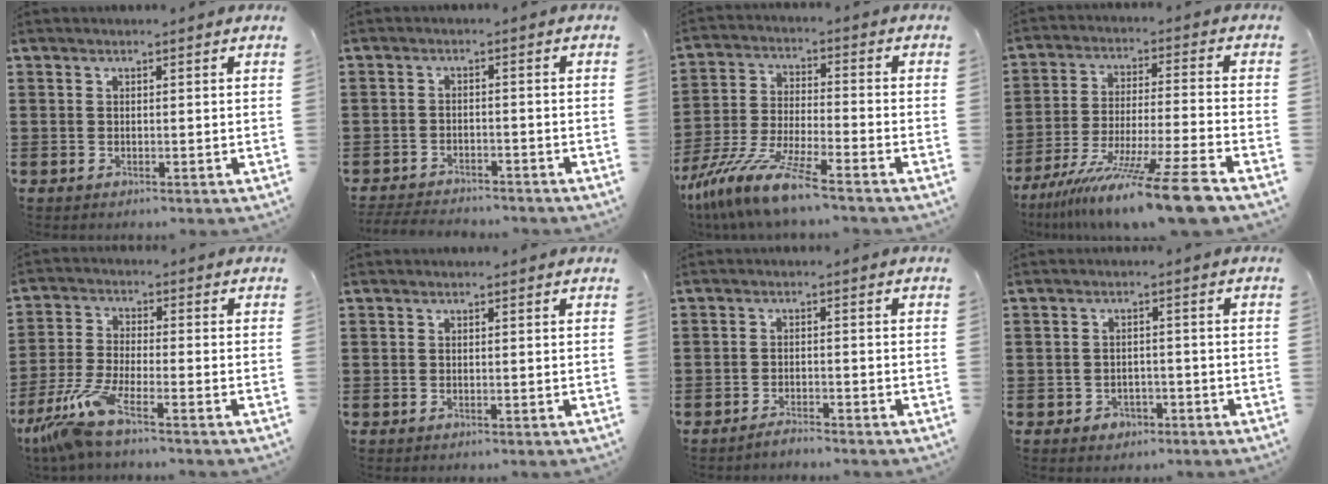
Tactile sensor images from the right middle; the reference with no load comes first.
{"total": 3.4, "force": [-3.3, 0.5, 0.2], "torque": [-0.014, -0.004, -0.073]}
{"total": 10.8, "force": [-9.1, 0.2, 5.7], "torque": [-0.127, -0.001, -0.184]}
{"total": 14.1, "force": [-11.8, -0.9, 7.6], "torque": [-0.122, 0.014, -0.215]}
{"total": 7.2, "force": [-5.3, 0.8, 4.8], "torque": [-0.124, -0.021, -0.107]}
{"total": 0.0}
{"total": 1.8, "force": [-1.8, 0.0, 0.3], "torque": [-0.011, 0.000, -0.034]}
{"total": 1.7, "force": [-1.3, 1.0, 0.2], "torque": [-0.011, -0.001, -0.030]}